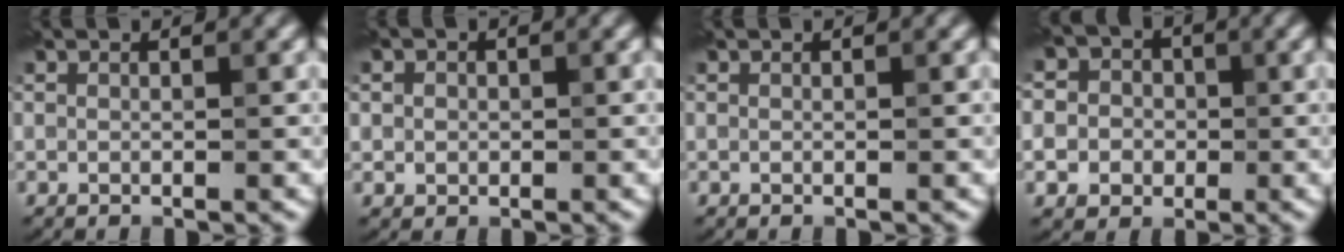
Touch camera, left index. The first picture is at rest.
{"total": 1.5, "force": [0.2, 1.4, 0.4], "torque": [0.007, -0.001, 0.001]}
{"total": 0.0}
{"total": 9.6, "force": [-0.2, 9.0, 3.4], "torque": [-0.070, 0.020, -0.044]}